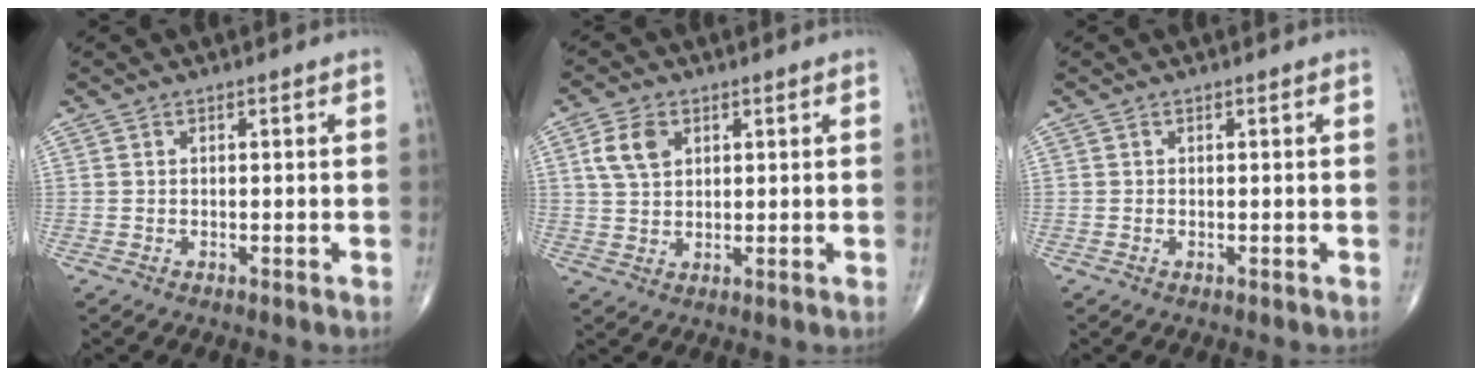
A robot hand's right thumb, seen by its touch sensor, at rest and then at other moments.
{"total": 5.8, "force": [2.1, 3.9, 3.7], "torque": [-0.065, -0.002, 0.041]}
{"total": 0.0}